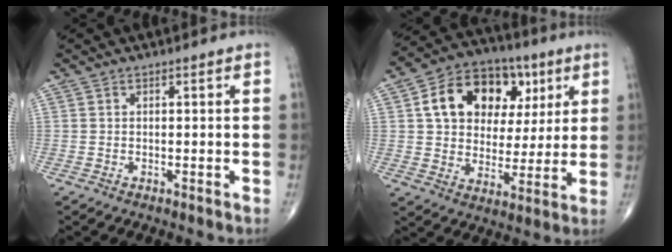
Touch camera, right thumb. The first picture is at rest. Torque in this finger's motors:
{"motor_torque": [0.73, 3.06, 1.26, 0.58, 0.09]}